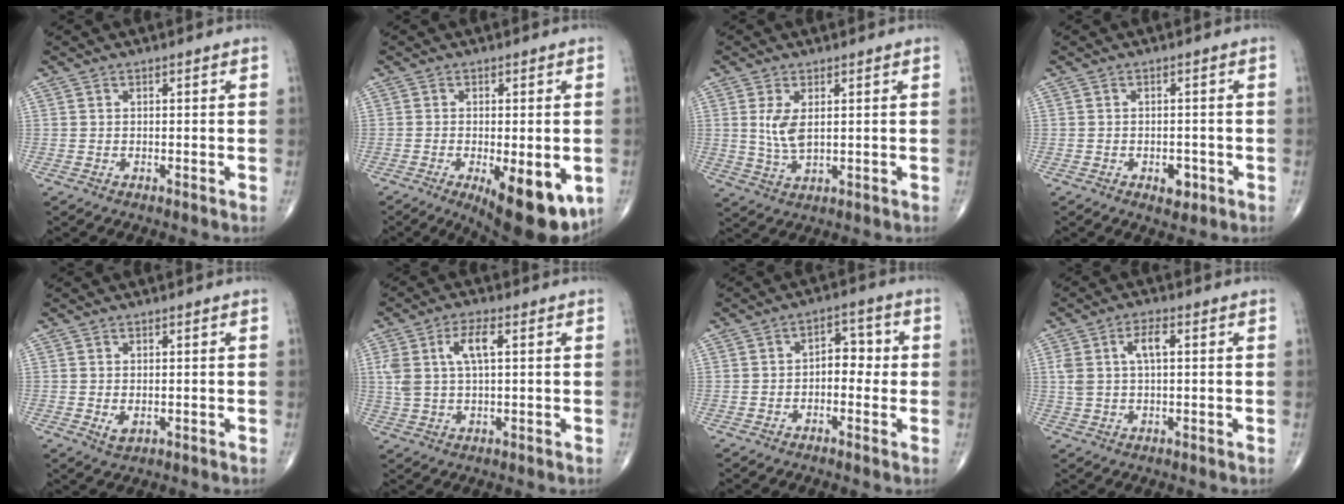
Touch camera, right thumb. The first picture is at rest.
{"total": 13.6, "force": [-4.9, 5.2, 11.6], "torque": [-0.130, -0.012, -0.057]}
{"total": 5.2, "force": [1.0, 2.5, 4.5], "torque": [-0.089, -0.010, 0.028]}
{"total": 2.9, "force": [-1.2, 1.9, 1.9], "torque": [-0.011, 0.005, -0.011]}
{"total": 1.9, "force": [-0.2, 1.2, 1.5], "torque": [-0.021, -0.003, 0.004]}
{"total": 7.5, "force": [2.0, 3.0, 6.5], "torque": [-0.142, 0.010, 0.041]}
{"total": 5.1, "force": [-0.4, 3.4, 3.8], "torque": [-0.021, 0.022, -0.017]}
{"total": 5.8, "force": [1.4, 2.6, 5.0], "torque": [-0.108, 0.014, 0.029]}